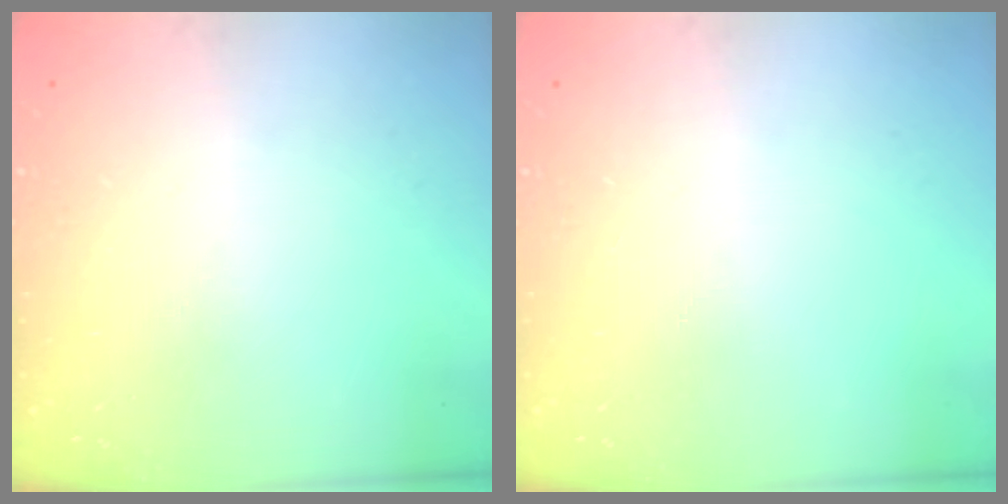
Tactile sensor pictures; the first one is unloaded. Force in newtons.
{"total": 0.0}